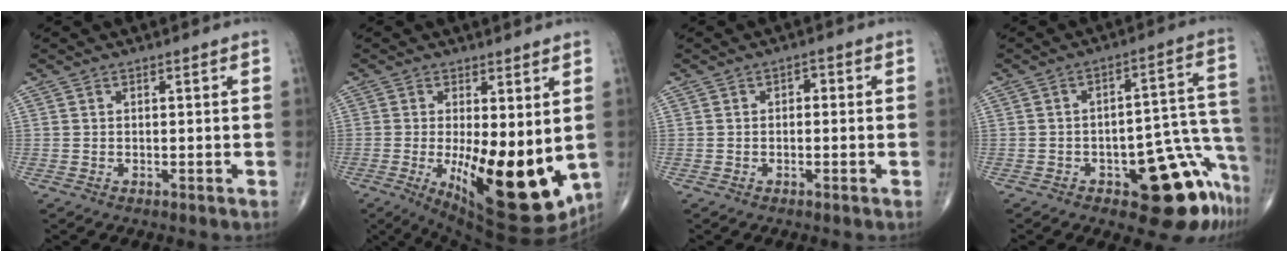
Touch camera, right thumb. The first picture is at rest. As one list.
[{"total": 19.2, "force": [-2.5, 7.4, 17.6], "torque": [-0.233, -0.035, -0.008]}, {"total": 1.5, "force": [0.0, 1.1, 1.1], "torque": [-0.006, 0.009, -0.007]}, {"total": 15.5, "force": [-8.2, 6.0, 11.6], "torque": [-0.070, 0.084, -0.099]}]